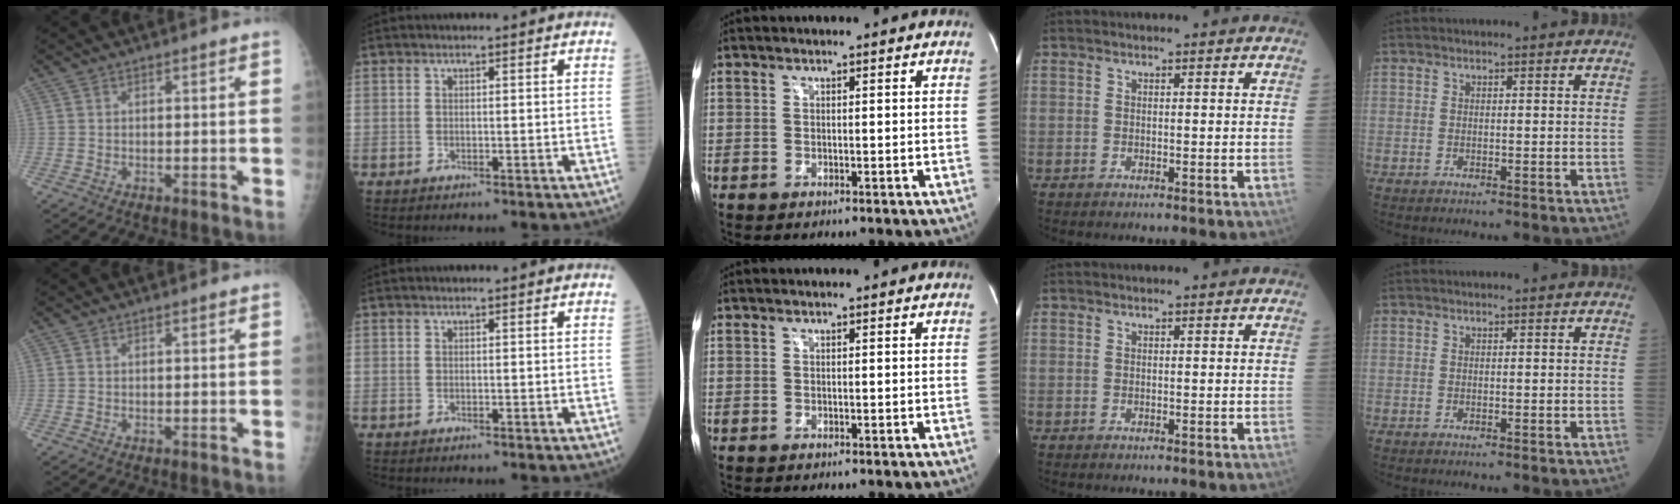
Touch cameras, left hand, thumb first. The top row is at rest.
{}